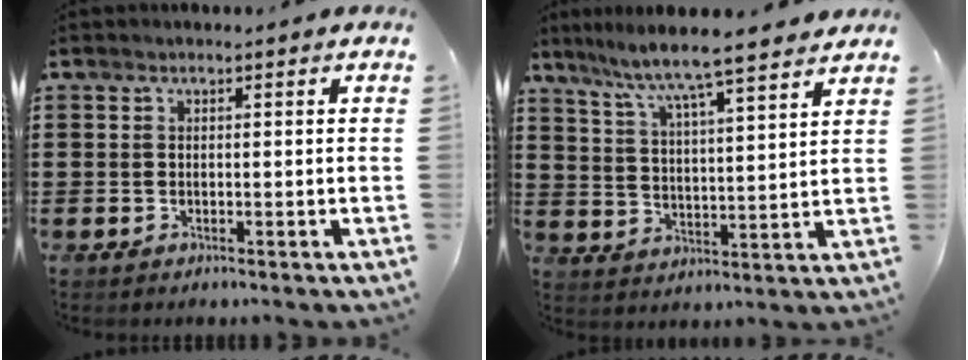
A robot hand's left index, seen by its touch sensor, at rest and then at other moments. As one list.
[{"total": 6.6, "force": [6.1, -0.5, 2.7], "torque": [-0.078, -0.042, 0.099]}]